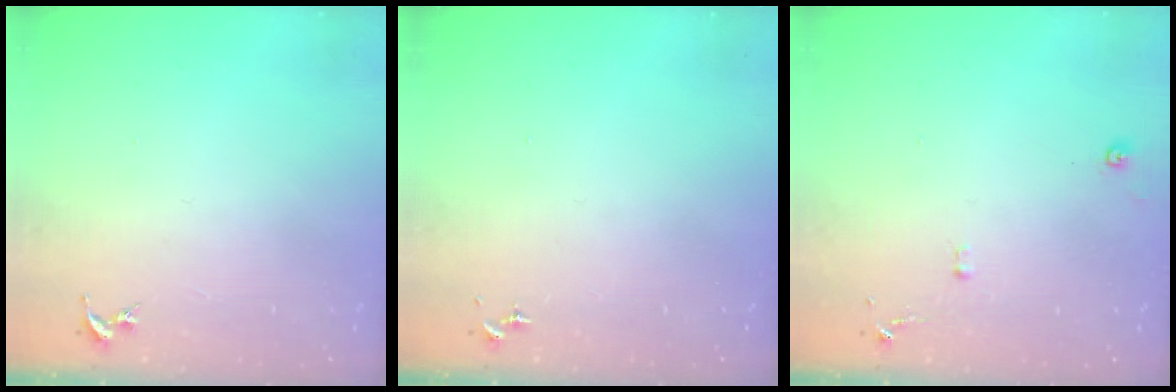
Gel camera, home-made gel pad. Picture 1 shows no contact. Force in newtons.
{"total": 0.0}
{"total": 6.4, "press": 6.4, "slide": 0.6}